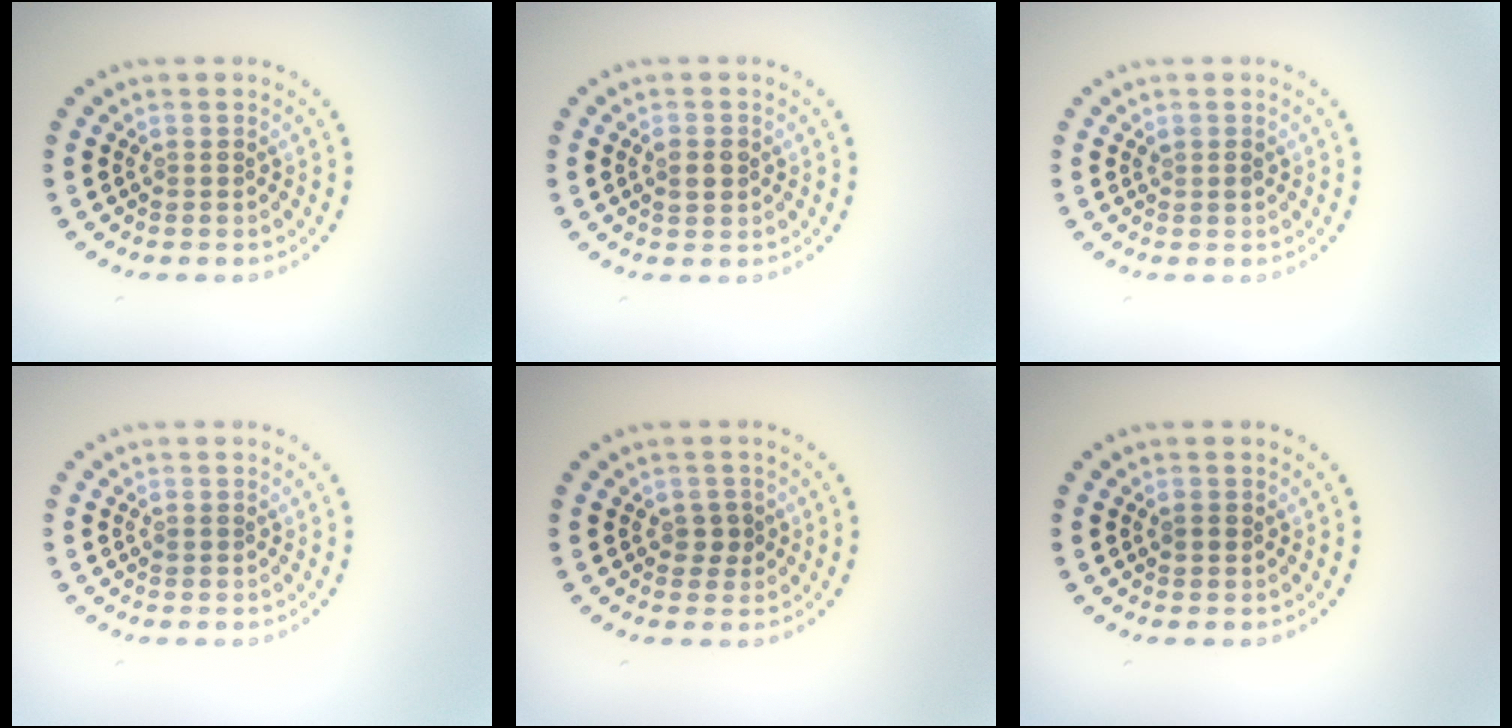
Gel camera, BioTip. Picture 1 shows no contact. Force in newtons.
{"total": 1.5, "press": 1.5, "slide": 0.0}
{"total": 0.7, "press": 0.7, "slide": 0.2}
{"total": 0.5, "press": 0.5, "slide": 0.1}
{"total": 1.5, "press": 1.4, "slide": 0.5}
{"total": 0.8, "press": 0.8, "slide": 0.3}